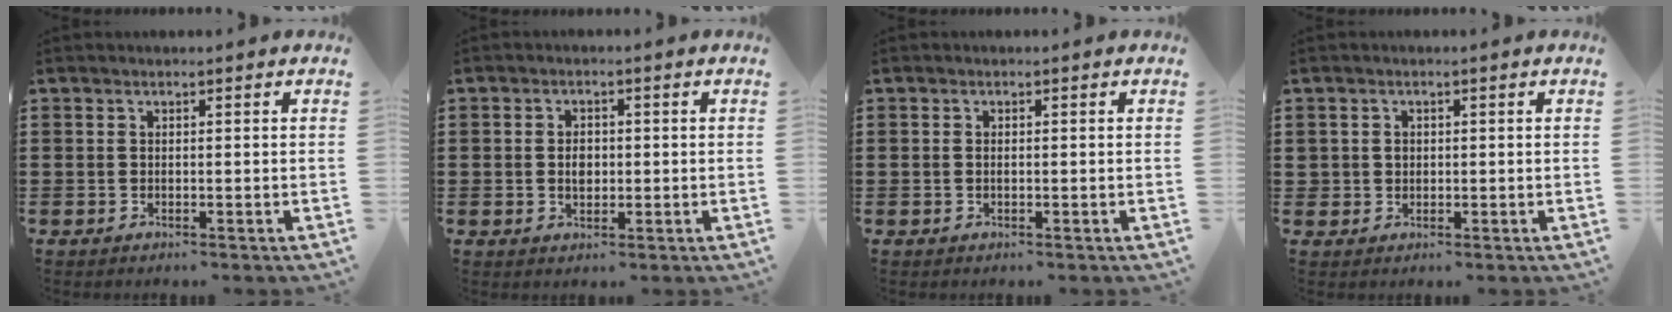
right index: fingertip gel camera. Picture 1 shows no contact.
{"total": 2.6, "force": [-0.1, 1.7, 2.0], "torque": [-0.031, 0.001, -0.004]}
{"total": 0.7, "force": [-0.1, 0.2, 0.6], "torque": [-0.014, -0.002, -0.001]}
{"total": 1.5, "force": [0.2, 1.5, 0.3], "torque": [-0.013, 0.008, 0.002]}